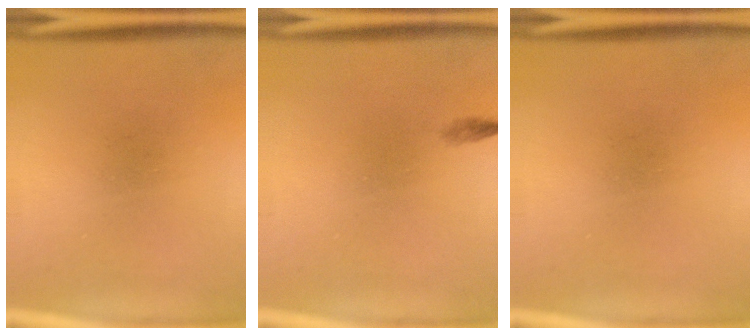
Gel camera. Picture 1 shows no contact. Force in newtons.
{"total": 0.6}
{"total": 0.0}